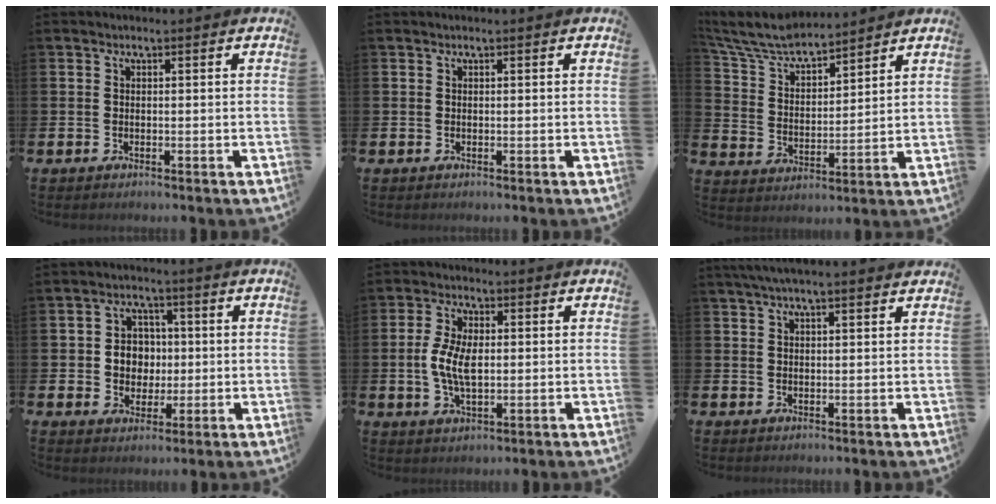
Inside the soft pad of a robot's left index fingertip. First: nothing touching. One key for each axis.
{"total": 0.0}
{"total": 7.4, "fx": 7.0, "fy": 1.4, "fz": 1.9, "tx": -0.068, "ty": -0.045, "tz": 0.122}
{"total": 4.8, "fx": 0.4, "fy": 4.4, "fz": 1.9, "tx": -0.039, "ty": 0.011, "tz": -0.001}
{"total": 5.8, "fx": 0.3, "fy": 2.9, "fz": 5.0, "tx": -0.086, "ty": 0.001, "tz": 0.000}
{"total": 3.4, "fx": 2.9, "fy": 0.2, "fz": 1.8, "tx": -0.041, "ty": 0.000, "tz": 0.054}